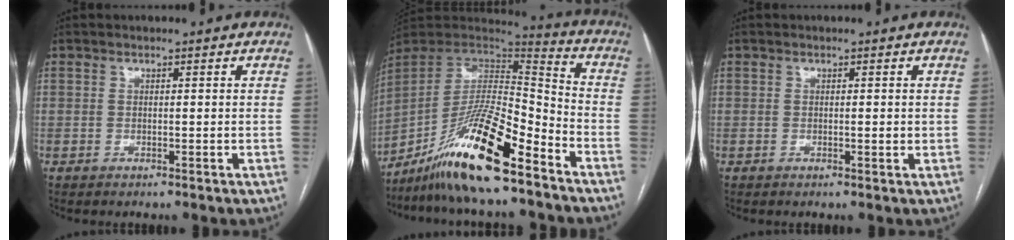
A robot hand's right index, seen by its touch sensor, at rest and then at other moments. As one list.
[{"total": 18.2, "force": [-12.3, 2.4, 13.2], "torque": [-0.267, -0.010, -0.222]}, {"total": 0.9, "force": [0.0, 0.2, 0.9], "torque": [-0.015, 0.000, 0.003]}]